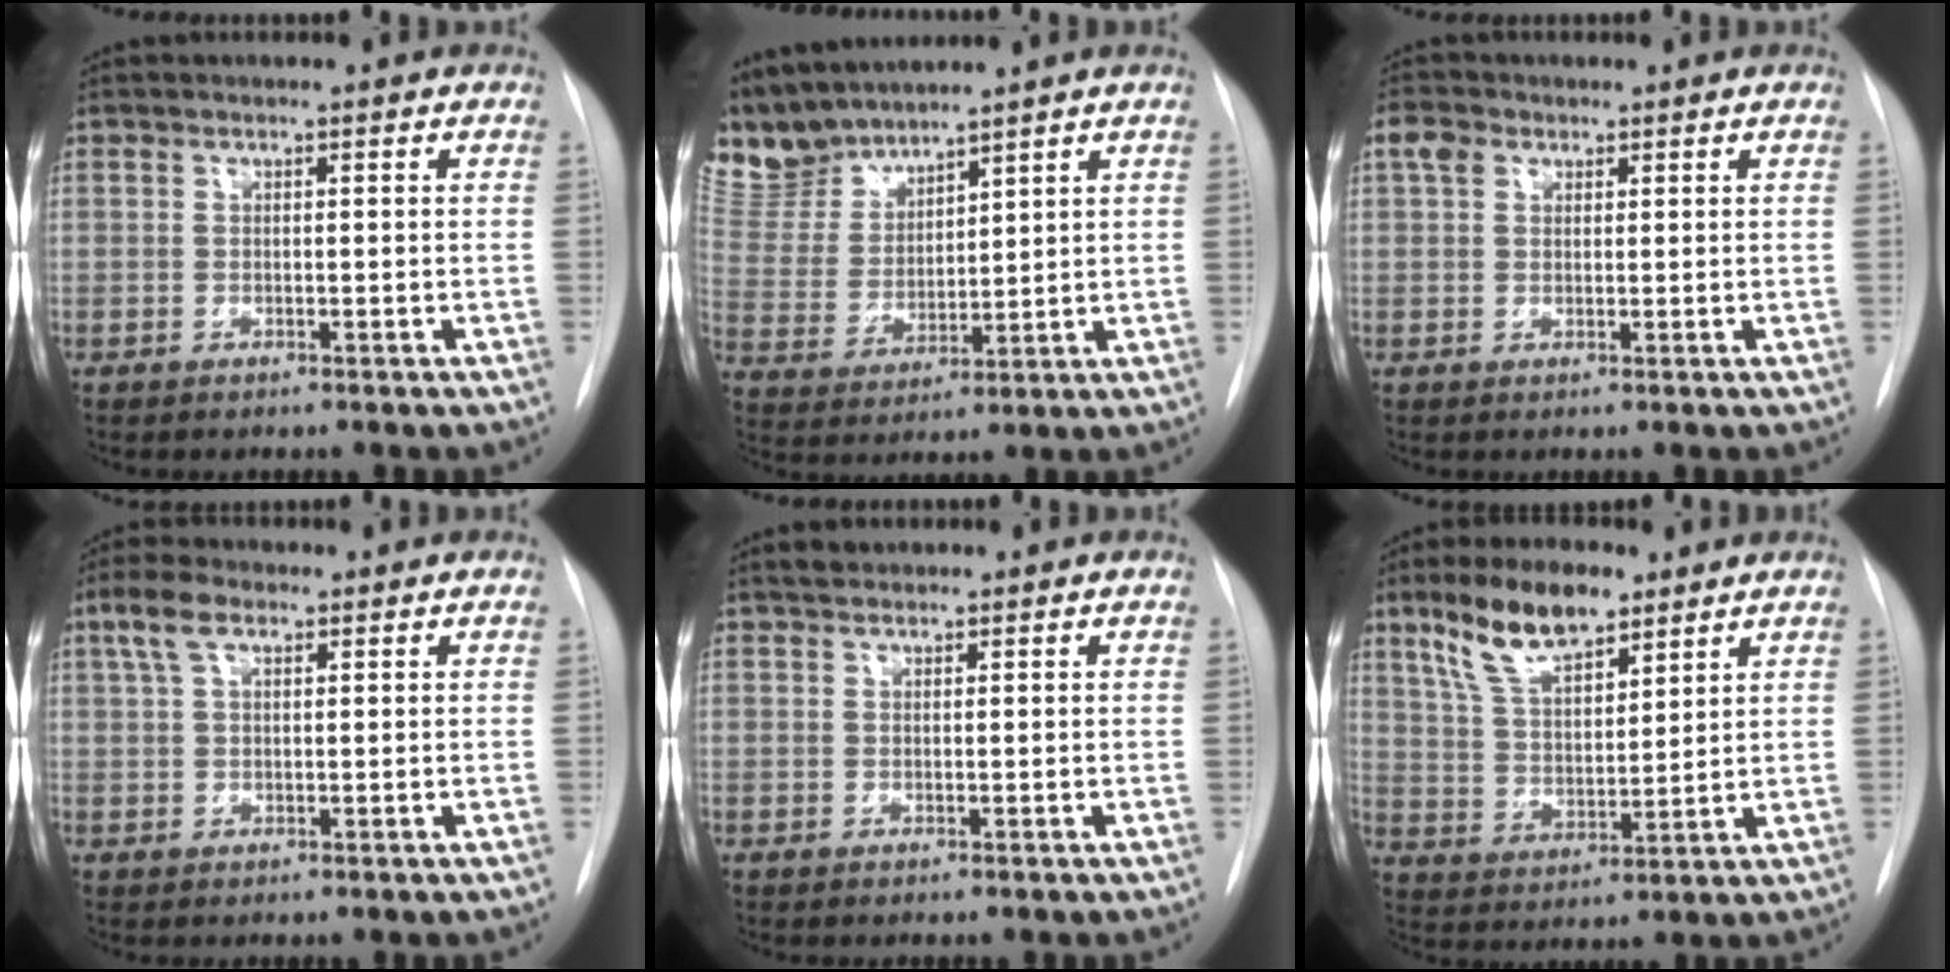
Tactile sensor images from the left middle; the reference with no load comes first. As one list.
[{"total": 8.9, "force": [8.6, 1.9, 1.5], "torque": [-0.051, 0.006, 0.193]}, {"total": 2.9, "force": [1.5, 2.2, 1.2], "torque": [-0.029, 0.013, 0.026]}, {"total": 4.4, "force": [2.4, 1.9, 3.2], "torque": [-0.073, 0.019, 0.049]}, {"total": 1.3, "force": [1.2, 0.5, 0.3], "torque": [-0.009, 0.007, 0.020]}, {"total": 11.4, "force": [7.6, 4.0, 7.4], "torque": [-0.147, 0.016, 0.147]}]